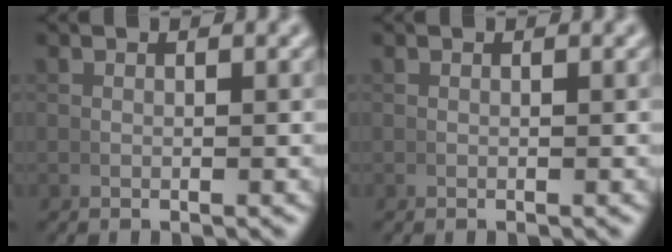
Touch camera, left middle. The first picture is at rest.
{"total": 0.0}